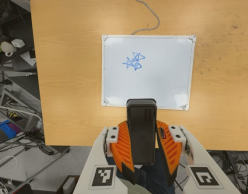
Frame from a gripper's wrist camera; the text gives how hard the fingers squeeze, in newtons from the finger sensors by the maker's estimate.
{"total": 10.0, "left": 7.9, "right": 12.1}